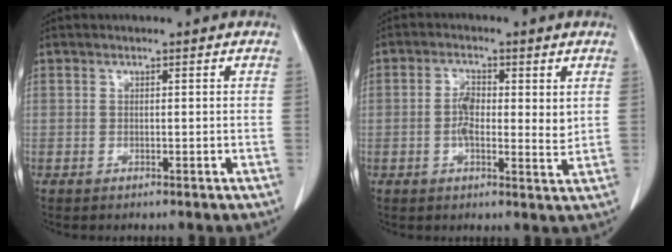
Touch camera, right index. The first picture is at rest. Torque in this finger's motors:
{"motor_torque": [0.14, 0.06, 0.13, 0.03]}